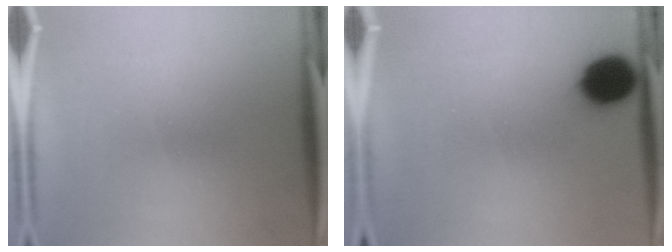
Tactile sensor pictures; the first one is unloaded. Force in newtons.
{"total": 8.5}